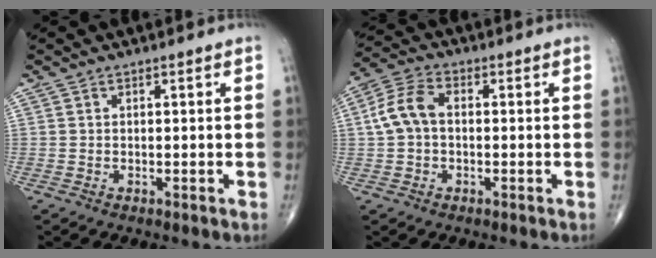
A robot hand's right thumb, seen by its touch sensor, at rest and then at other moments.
{"total": 7.2, "force": [0.2, 4.7, 5.4], "torque": [-0.111, 0.025, -0.005]}